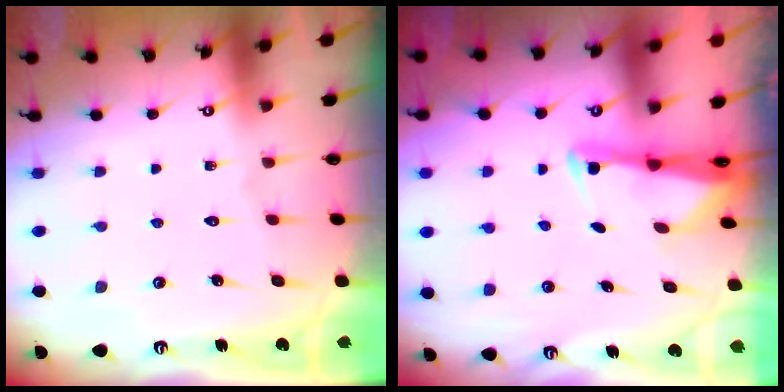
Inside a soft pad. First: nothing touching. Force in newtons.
{"total": 2.5, "press": 2.4, "slide": 0.5}